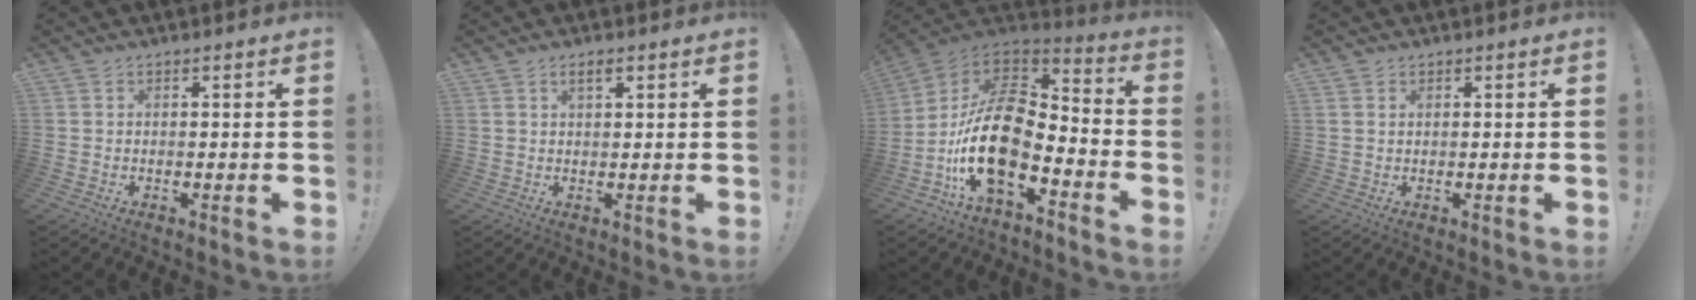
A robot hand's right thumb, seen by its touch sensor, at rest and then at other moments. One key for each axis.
{"total": 2.6, "fx": 1.3, "fy": 0.9, "fz": 2.0, "tx": -0.034, "ty": -0.001, "tz": 0.021}
{"total": 19.8, "fx": -6.0, "fy": 9.9, "fz": 16.1, "tx": -0.328, "ty": 0.024, "tz": -0.101}
{"total": 1.1, "fx": 0.6, "fy": 0.8, "fz": 0.4, "tx": -0.007, "ty": 0.002, "tz": 0.011}